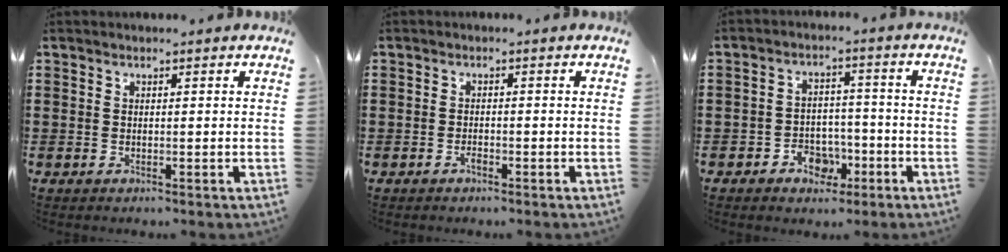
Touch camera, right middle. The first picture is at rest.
{"total": 1.0, "force": [-0.8, 0.4, 0.5], "torque": [-0.014, -0.003, -0.015]}
{"total": 5.2, "force": [-3.0, 3.4, 2.4], "torque": [-0.034, 0.008, -0.059]}